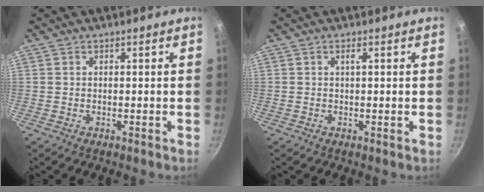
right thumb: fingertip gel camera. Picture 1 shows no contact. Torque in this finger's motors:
{"motor_torque": [0.02, -0.31, 0.47, -0.11, 0.08]}